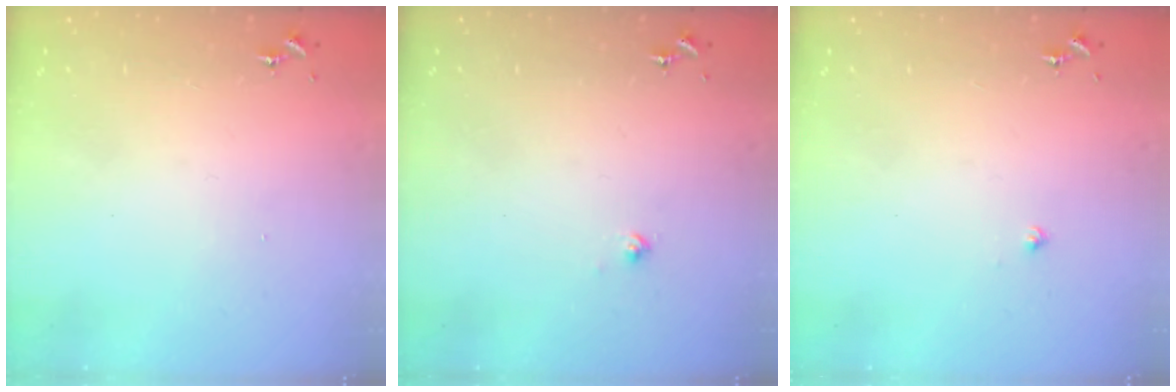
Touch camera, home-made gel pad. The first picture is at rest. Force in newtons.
{"total": 2.3, "press": 2.3, "slide": 0.2}
{"total": 1.4, "press": 1.4, "slide": 0.2}